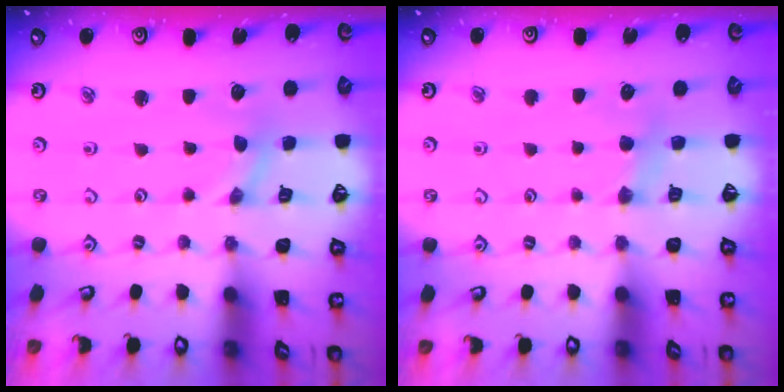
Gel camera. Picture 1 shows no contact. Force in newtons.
{"total": 3.8, "press": 3.7, "slide": 0.8}